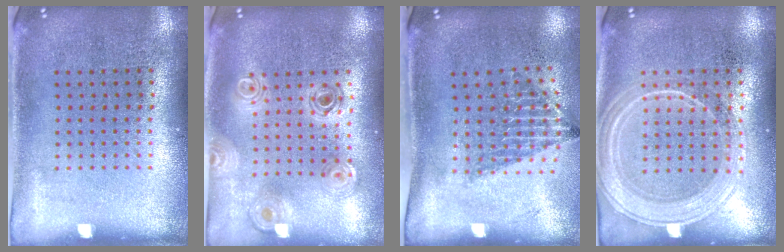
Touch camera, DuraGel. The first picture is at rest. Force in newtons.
{"total": 0.9, "press": 0.9, "slide": 0.2}
{"total": 1.5, "press": 1.1, "slide": 1.0}
{"total": 1.9, "press": 1.8, "slide": 0.3}